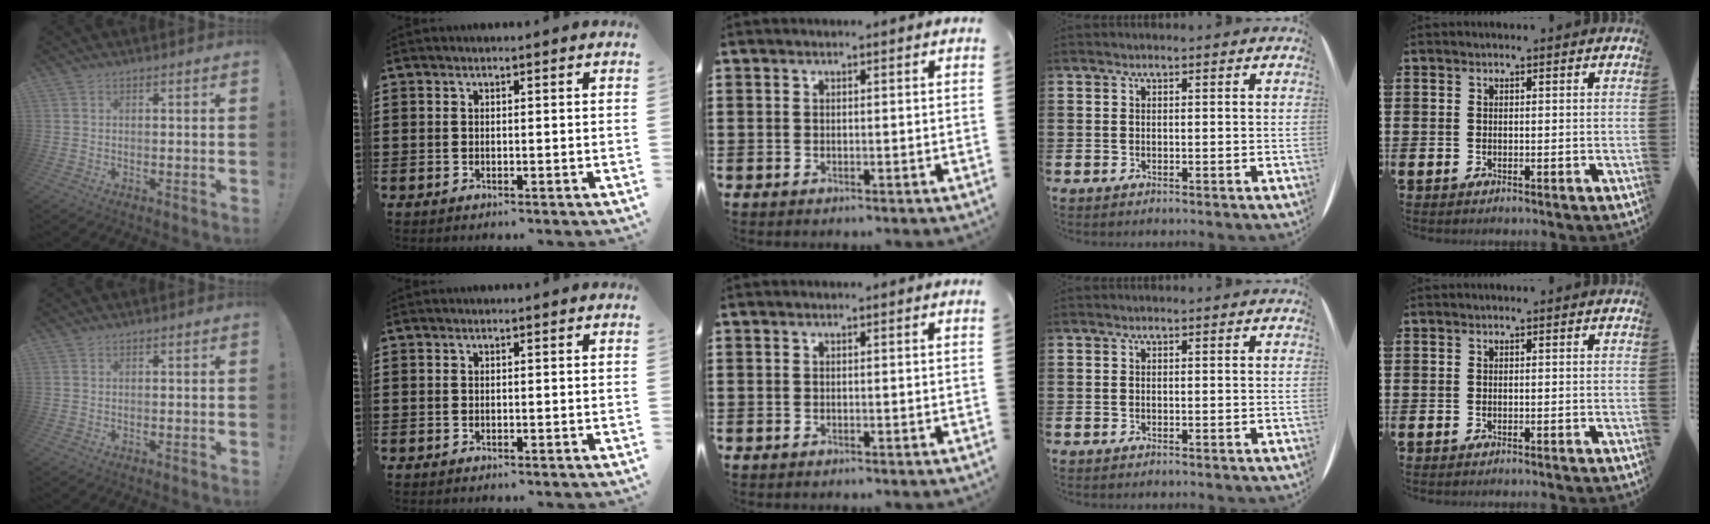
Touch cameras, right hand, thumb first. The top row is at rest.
{}